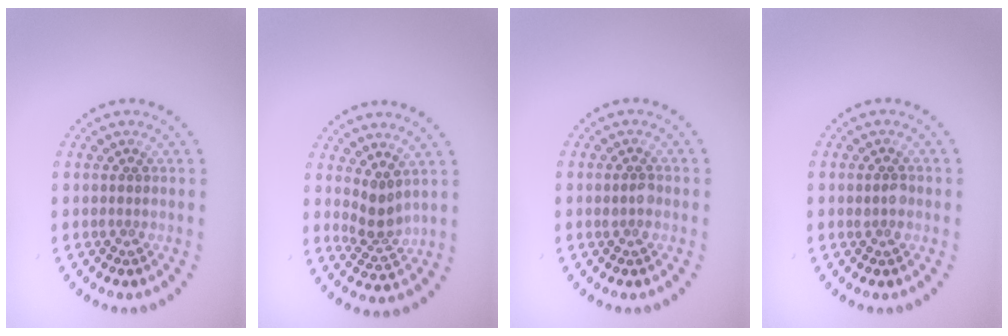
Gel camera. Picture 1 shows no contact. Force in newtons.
{"total": 2.3, "press": 1.9, "slide": 1.3}
{"total": 1.2, "press": 1.2, "slide": 0.1}
{"total": 1.2, "press": 1.2, "slide": 0.1}